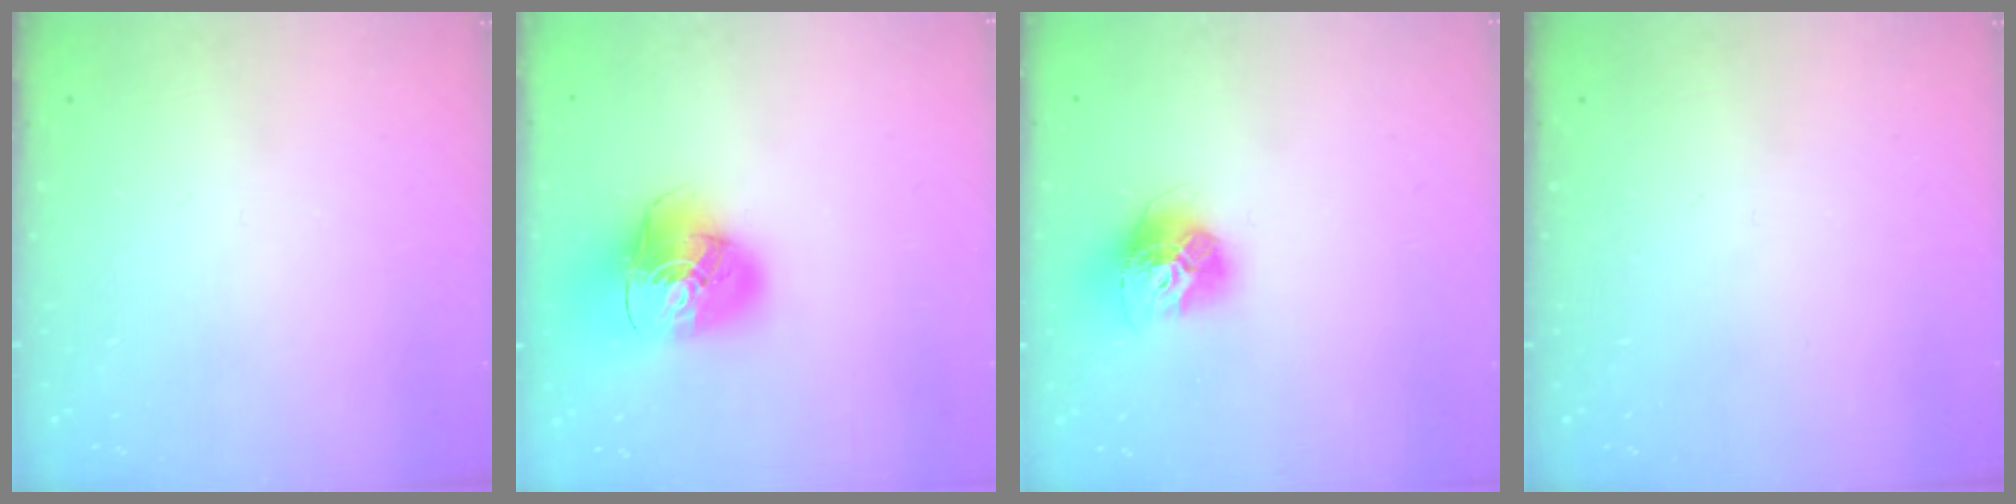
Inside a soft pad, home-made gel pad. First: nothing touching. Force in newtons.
{"total": 17.3, "press": 17.2, "slide": 2.0}
{"total": 13.6, "press": 13.5, "slide": 1.4}
{"total": 0.0}